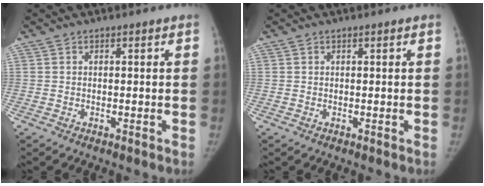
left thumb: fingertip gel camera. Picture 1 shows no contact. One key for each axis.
{"total": 0.0}